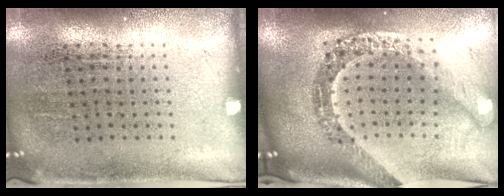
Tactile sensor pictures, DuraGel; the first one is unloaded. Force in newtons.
{"total": 3.1, "press": 2.3, "slide": 2.0}